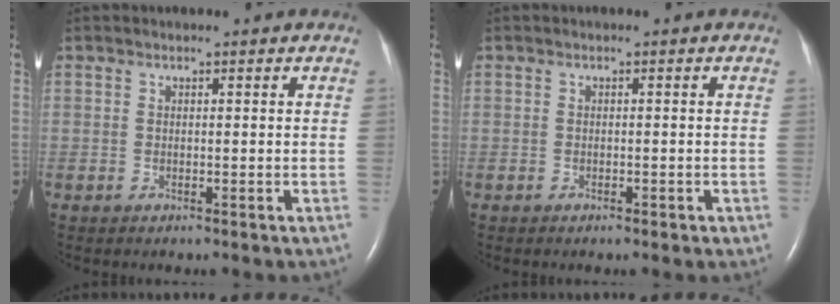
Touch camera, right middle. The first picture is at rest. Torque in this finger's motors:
{"motor_torque": [-0.32, 0.13, -0.01, 0.02]}